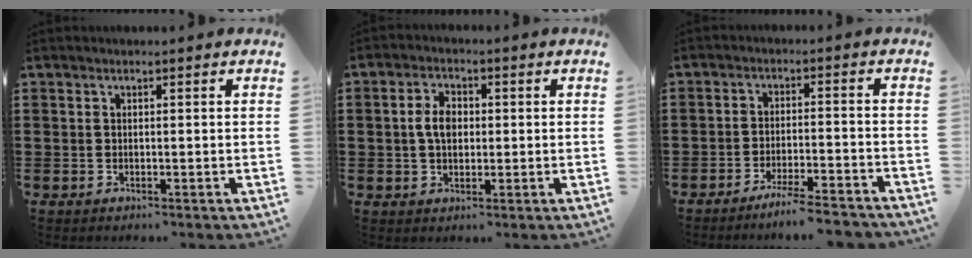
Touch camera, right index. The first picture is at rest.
{"total": 4.3, "force": [0.2, 2.6, 3.4], "torque": [-0.078, 0.009, -0.001]}
{"total": 4.9, "force": [-4.4, -0.3, 2.2], "torque": [-0.035, -0.008, -0.082]}